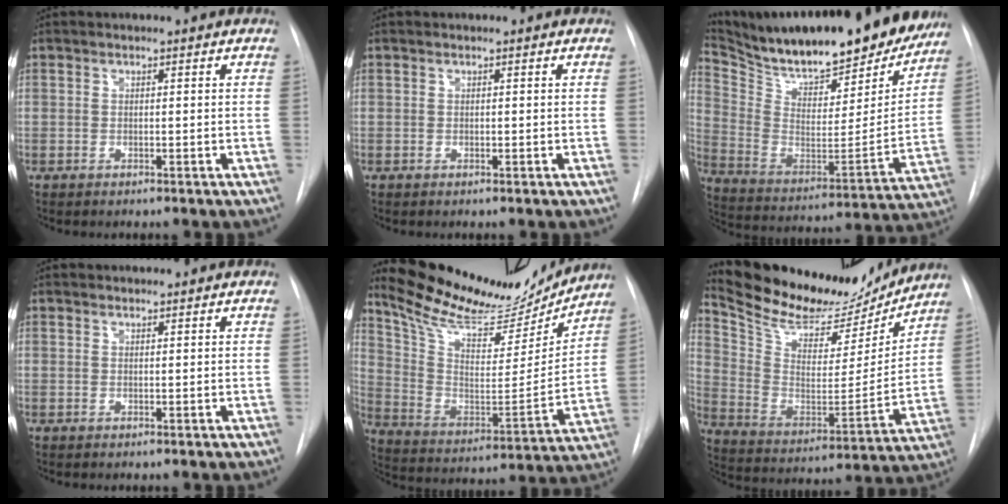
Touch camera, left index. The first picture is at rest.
{"total": 0.0}
{"total": 28.6, "force": [24.6, 6.9, 12.8], "torque": [-0.227, -0.039, 0.358]}
{"total": 0.6, "force": [0.6, 0.1, -0.1], "torque": [-0.003, 0.006, 0.011]}
{"total": 21.2, "force": [19.5, 5.0, 6.6], "torque": [-0.120, -0.027, 0.307]}
{"total": 20.8, "force": [19.2, 5.6, 5.6], "torque": [-0.103, -0.024, 0.304]}